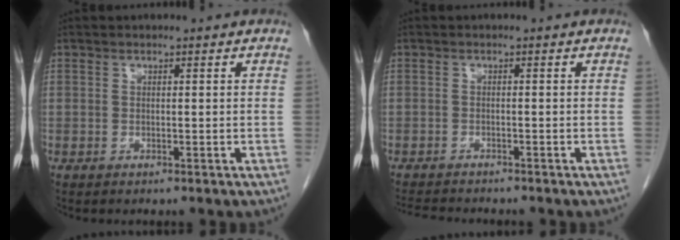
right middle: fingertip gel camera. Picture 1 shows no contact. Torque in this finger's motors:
{"motor_torque": [0.12, -0.12, 0.01, 0.01]}